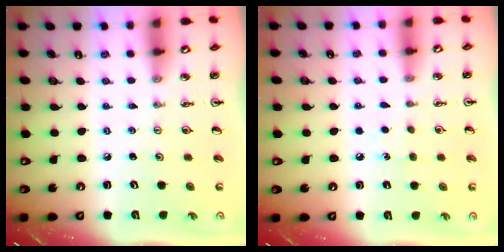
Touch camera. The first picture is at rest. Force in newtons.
{"total": 4.9, "press": 4.9, "slide": 0.5}